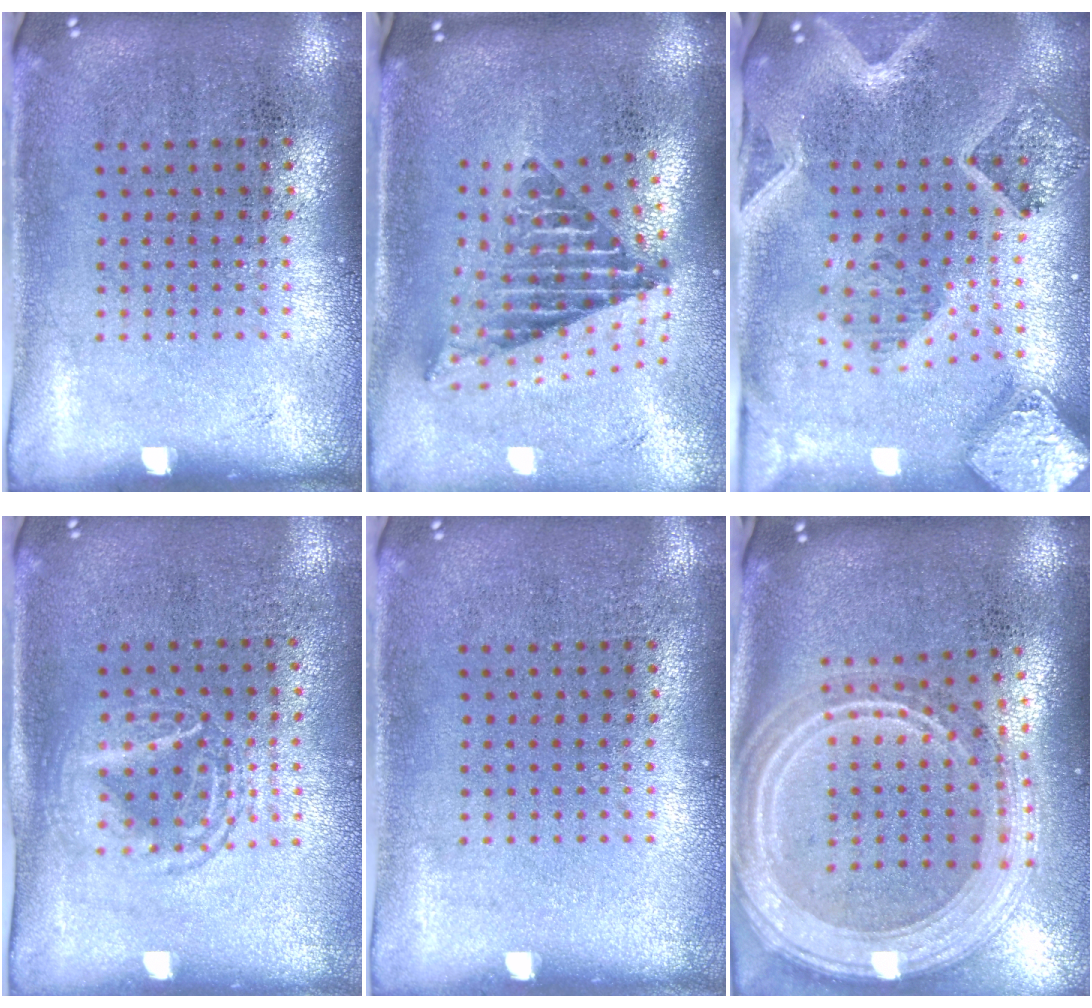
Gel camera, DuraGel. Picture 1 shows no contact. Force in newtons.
{"total": 2.5, "press": 1.7, "slide": 1.8}
{"total": 2.8, "press": 2.5, "slide": 1.3}
{"total": 1.4, "press": 1.3, "slide": 0.6}
{"total": 0.0}
{"total": 3.0, "press": 2.5, "slide": 1.7}